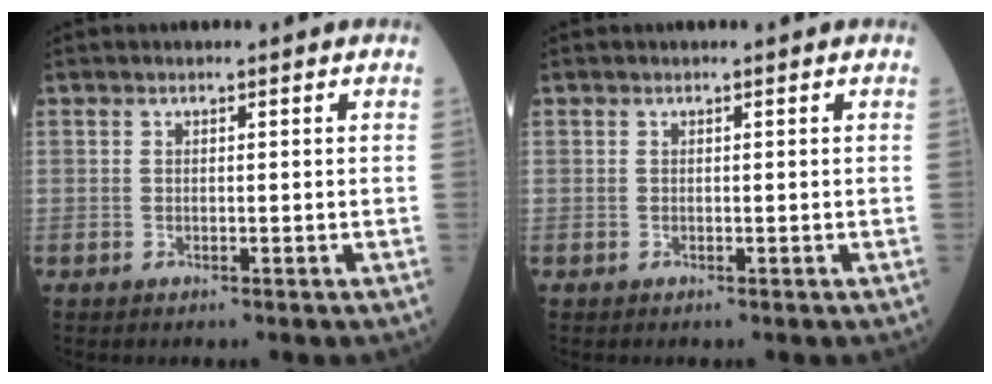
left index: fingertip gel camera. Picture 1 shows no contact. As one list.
[{"total": 0.0}]